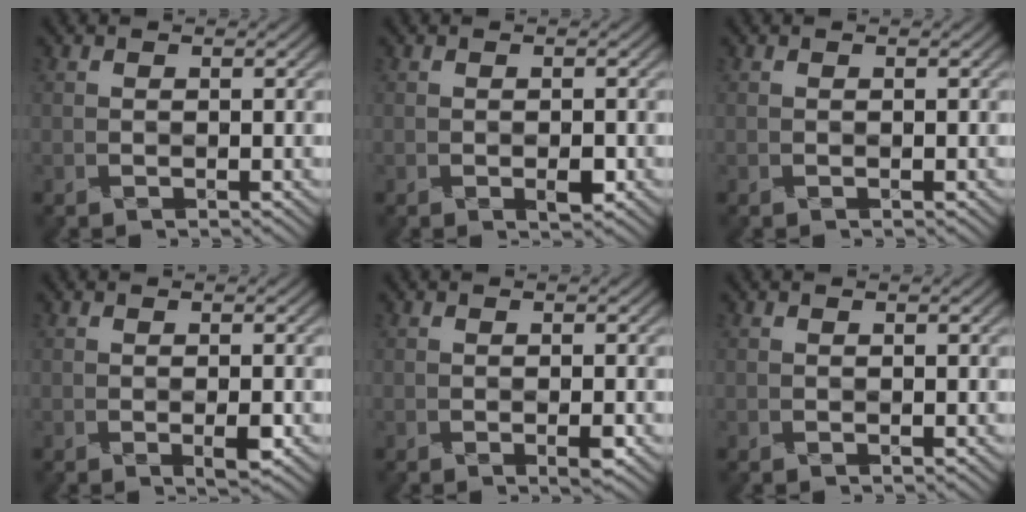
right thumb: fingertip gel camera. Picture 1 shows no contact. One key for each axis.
{"total": 1.3, "fx": -0.5, "fy": 0.5, "fz": 1.1, "tx": -0.018, "ty": -0.002, "tz": -0.007}
{"total": 0.0}
{"total": 1.6, "fx": -0.6, "fy": 0.3, "fz": 1.4, "tx": -0.026, "ty": -0.001, "tz": -0.010}
{"total": 1.3, "fx": -0.6, "fy": 0.2, "fz": 1.1, "tx": -0.019, "ty": 0.001, "tz": -0.010}
{"total": 0.0}